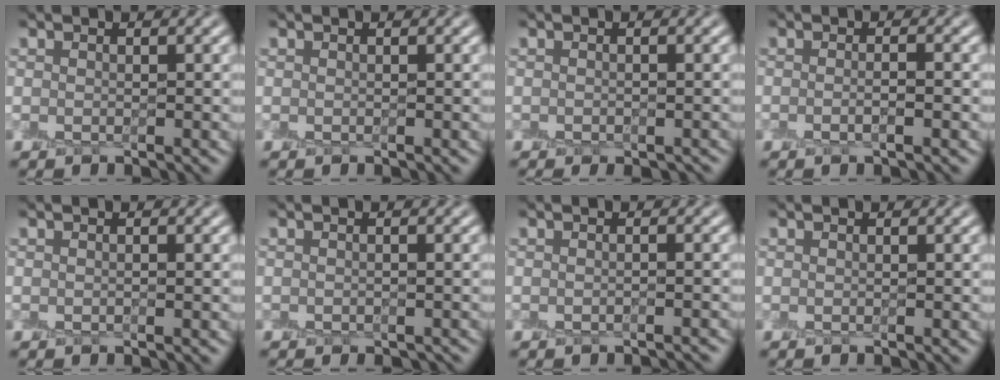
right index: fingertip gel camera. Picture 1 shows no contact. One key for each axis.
{"total": 0.0}
{"total": 0.7, "fx": -0.5, "fy": 0.2, "fz": 0.4, "tx": -0.005, "ty": -0.007, "tz": -0.008}
{"total": 1.1, "fx": -0.5, "fy": 0.0, "fz": 1.0, "tx": -0.018, "ty": -0.005, "tz": -0.011}
{"total": 0.0}
{"total": 0.6, "fx": -0.5, "fy": 0.1, "fz": 0.1, "tx": 0.001, "ty": -0.006, "tz": -0.008}
{"total": 1.0, "fx": -1.0, "fy": -0.1, "fz": 0.1, "tx": -0.002, "ty": -0.006, "tz": -0.018}
{"total": 0.0}